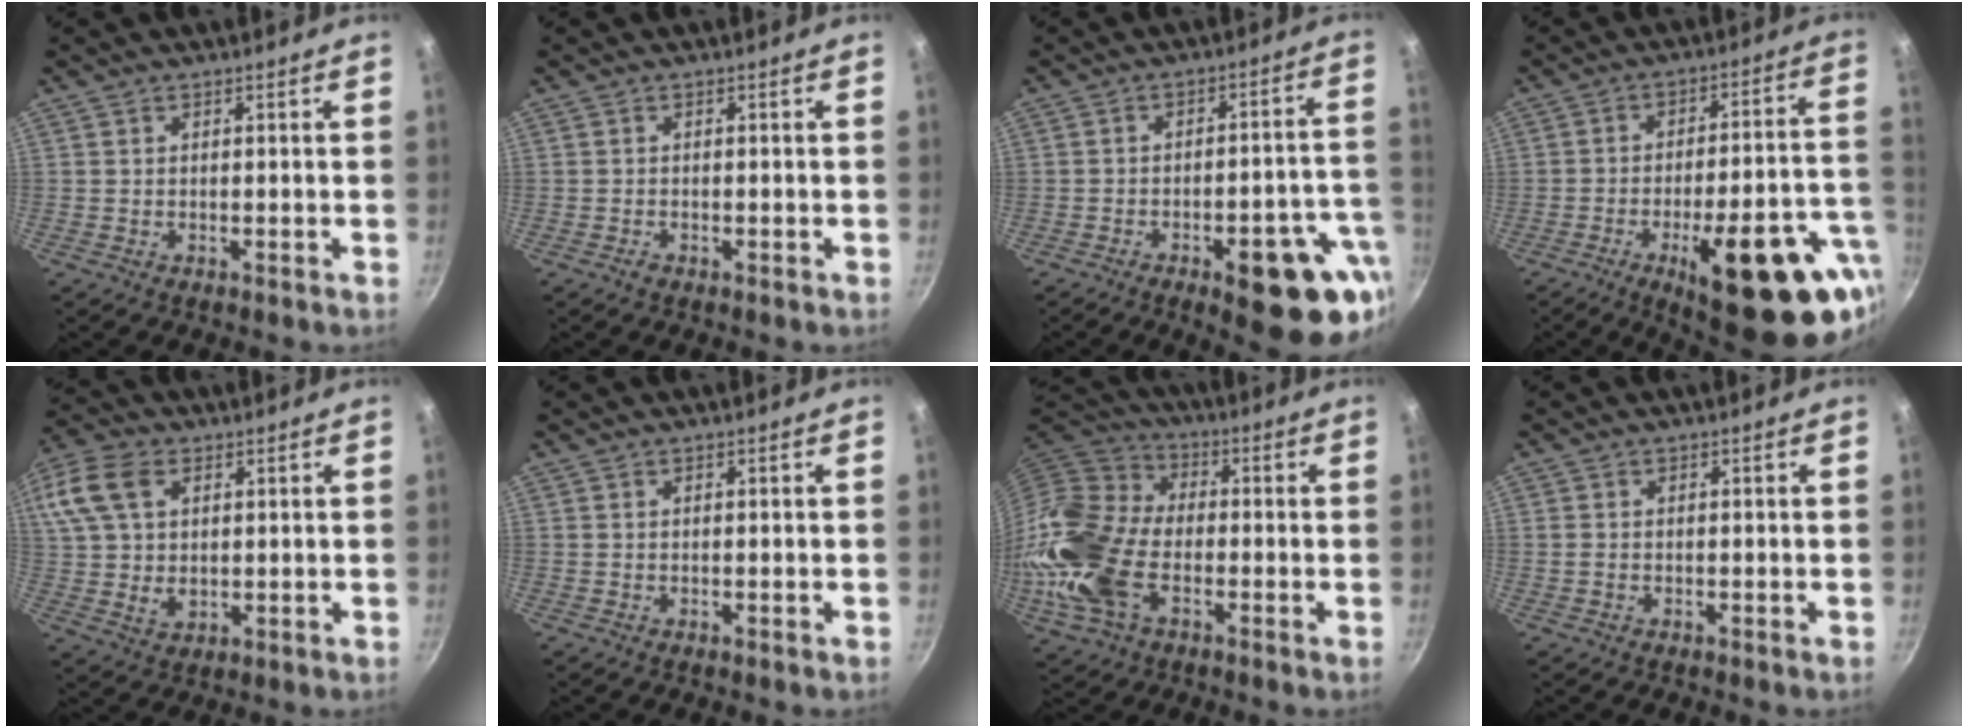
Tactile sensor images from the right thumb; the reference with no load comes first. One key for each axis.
{"total": 0.8, "fx": -0.6, "fy": 0.4, "fz": 0.4, "tx": -0.009, "ty": 0.000, "tz": -0.011}
{"total": 17.4, "fx": -7.6, "fy": 6.2, "fz": 14.3, "tx": -0.126, "ty": 0.034, "tz": -0.093}
{"total": 25.0, "fx": -10.5, "fy": 8.3, "fz": 21.2, "tx": -0.241, "ty": 0.028, "tz": -0.137}
{"total": 18.2, "fx": 6.0, "fy": 12.5, "fz": 11.8, "tx": -0.268, "ty": 0.024, "tz": 0.113}
{"total": 0.0}
{"total": 18.6, "fx": -4.3, "fy": 12.1, "fz": 13.4, "tx": -0.269, "ty": 0.030, "tz": -0.098}
{"total": 0.8, "fx": -0.1, "fy": 0.6, "fz": 0.5, "tx": -0.010, "ty": 0.002, "tz": -0.003}